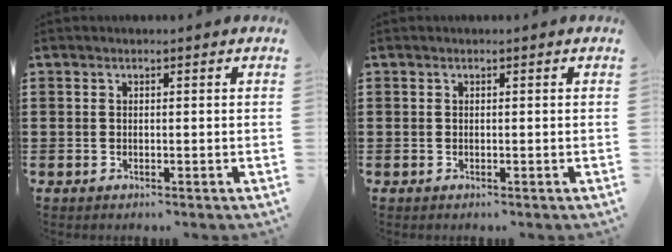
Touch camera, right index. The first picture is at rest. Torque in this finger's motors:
{"motor_torque": [0.47, 1.67, 0.00, 0.02]}